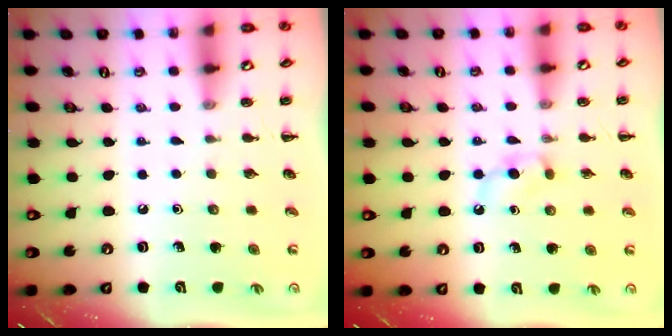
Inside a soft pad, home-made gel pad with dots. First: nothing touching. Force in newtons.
{"total": 3.9, "press": 3.6, "slide": 1.4}